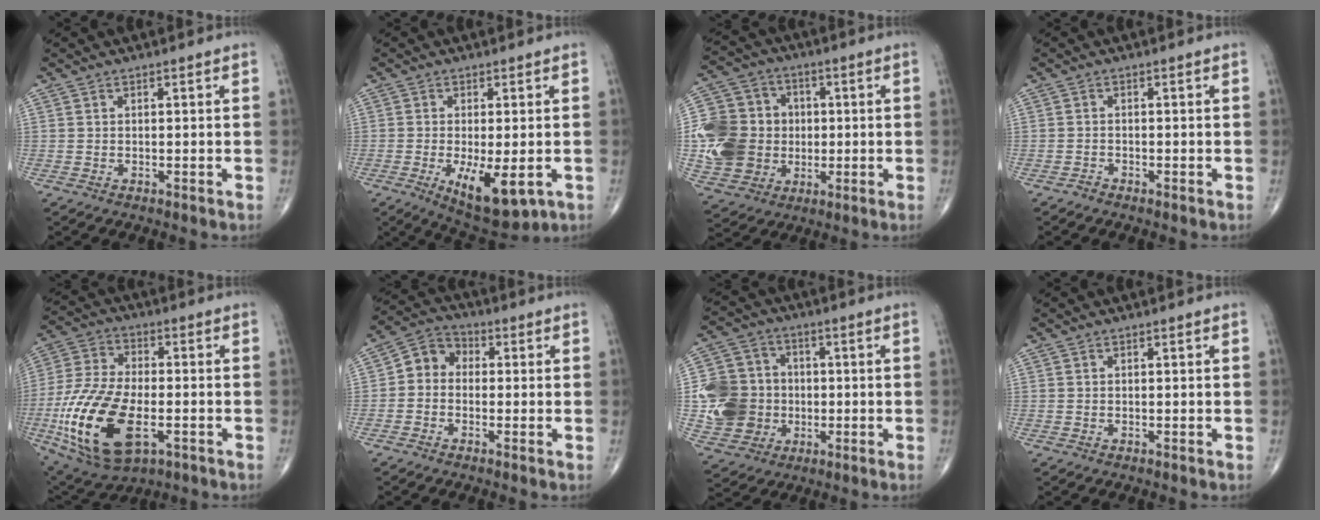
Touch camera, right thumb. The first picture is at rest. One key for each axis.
{"total": 10.6, "fx": -3.3, "fy": 4.1, "fz": 9.2, "tx": -0.142, "ty": -0.017, "tz": -0.039}
{"total": 16.7, "fx": -0.7, "fy": 14.5, "fz": 8.2, "tx": -0.141, "ty": 0.022, "tz": -0.004}
{"total": 0.7, "fx": -0.7, "fy": 0.2, "fz": 0.0, "tx": -0.001, "ty": -0.001, "tz": -0.018}
{"total": 21.5, "fx": -6.0, "fy": 10.8, "fz": 17.6, "tx": -0.368, "ty": 0.001, "tz": -0.097}
{"total": 6.0, "fx": -0.4, "fy": 5.0, "fz": 3.3, "tx": -0.034, "ty": 0.023, "tz": -0.026}
{"total": 13.7, "fx": -1.1, "fy": 12.3, "fz": 6.0, "tx": -0.092, "ty": 0.016, "tz": -0.017}
{"total": 0.0}